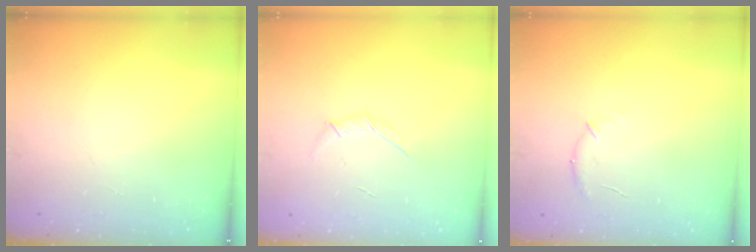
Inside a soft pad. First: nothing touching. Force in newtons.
{"total": 4.2, "press": 4.2, "slide": 0.8}
{"total": 6.9, "press": 6.7, "slide": 1.8}